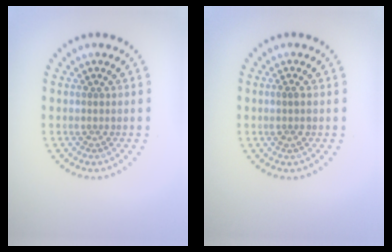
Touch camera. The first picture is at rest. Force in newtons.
{"total": 0.9, "press": 0.8, "slide": 0.4}